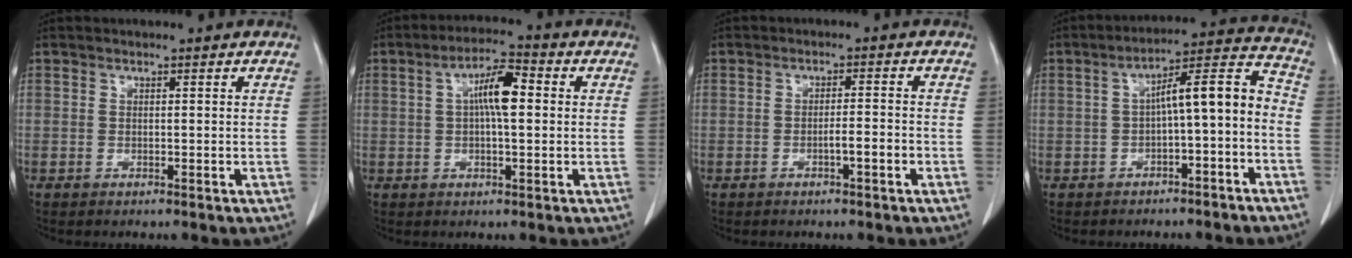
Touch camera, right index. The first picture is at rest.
{"total": 6.9, "force": [1.1, 1.6, 6.7], "torque": [-0.123, 0.019, 0.015]}
{"total": 2.5, "force": [-1.2, 0.2, 2.2], "torque": [-0.035, 0.002, -0.018]}
{"total": 10.1, "force": [-2.3, 2.1, 9.6], "torque": [-0.138, 0.045, -0.029]}